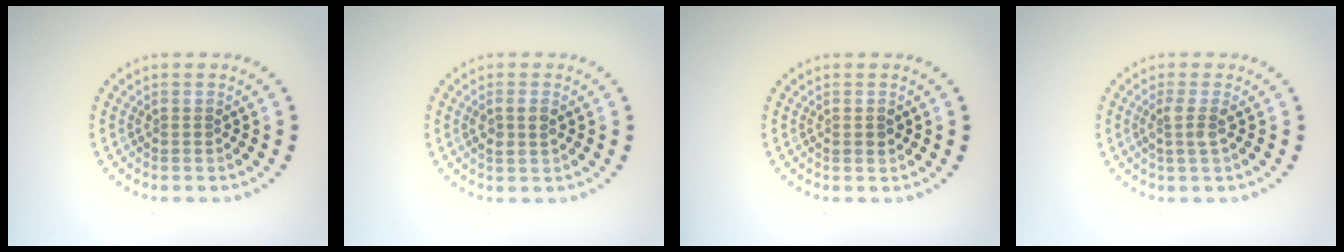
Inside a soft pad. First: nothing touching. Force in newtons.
{"total": 1.6, "press": 1.6, "slide": 0.4}
{"total": 0.9, "press": 0.9, "slide": 0.2}
{"total": 1.7, "press": 1.3, "slide": 1.1}